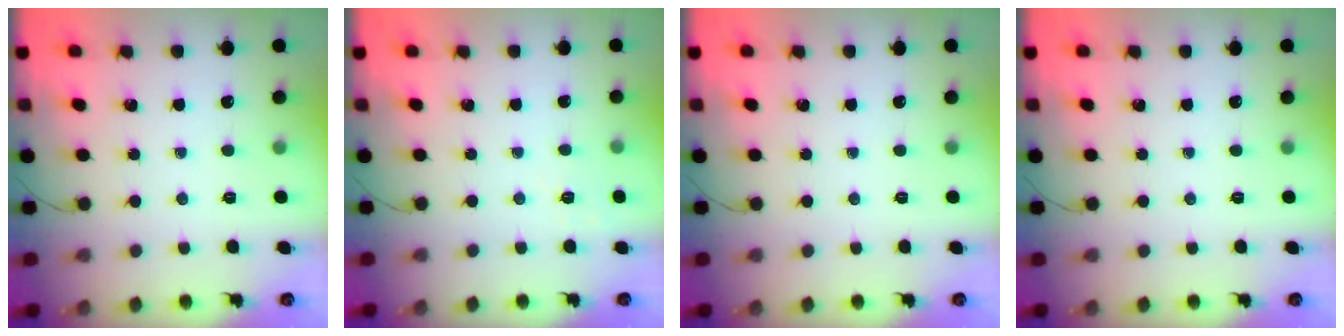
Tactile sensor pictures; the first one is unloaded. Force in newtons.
{"total": 2.8, "press": 2.4, "slide": 1.5}
{"total": 0.0}
{"total": 0.0}